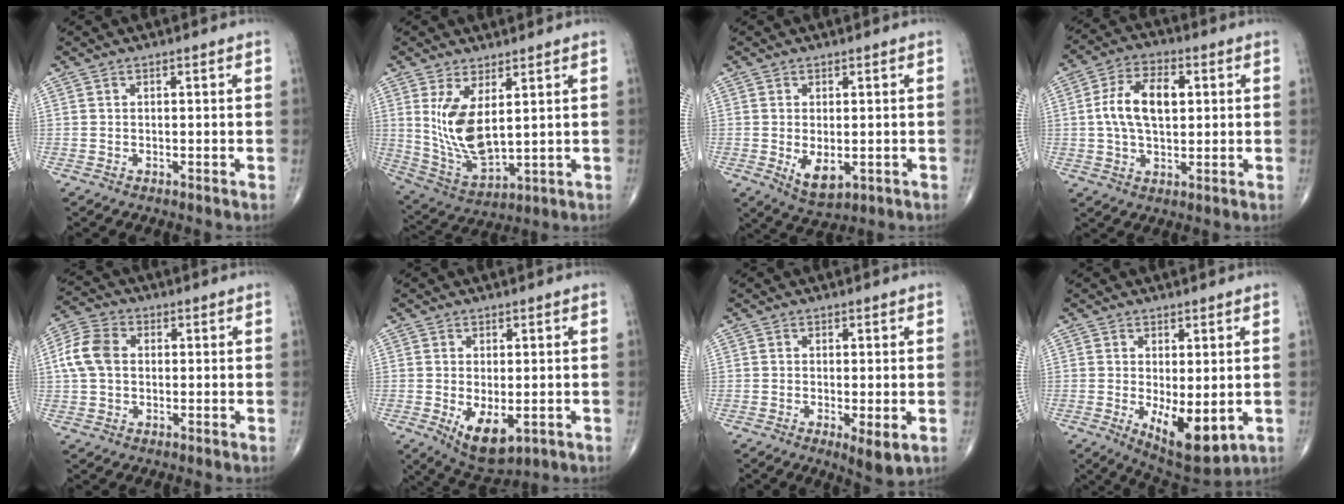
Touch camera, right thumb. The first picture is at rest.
{"total": 11.2, "force": [2.9, 4.9, 9.6], "torque": [-0.184, -0.030, 0.075]}
{"total": 5.4, "force": [-1.0, 2.9, 4.5], "torque": [-0.068, -0.012, -0.004]}
{"total": 11.0, "force": [1.5, 6.2, 9.0], "torque": [-0.158, 0.011, 0.023]}
{"total": 7.7, "force": [0.7, 5.6, 5.3], "torque": [-0.111, 0.019, 0.009]}
{"total": 7.5, "force": [-1.8, 3.7, 6.2], "torque": [-0.094, -0.015, -0.013]}
{"total": 4.3, "force": [-1.1, 1.2, 4.0], "torque": [-0.067, -0.015, -0.019]}
{"total": 9.7, "force": [-1.7, 4.1, 8.6], "torque": [-0.118, -0.024, -0.013]}